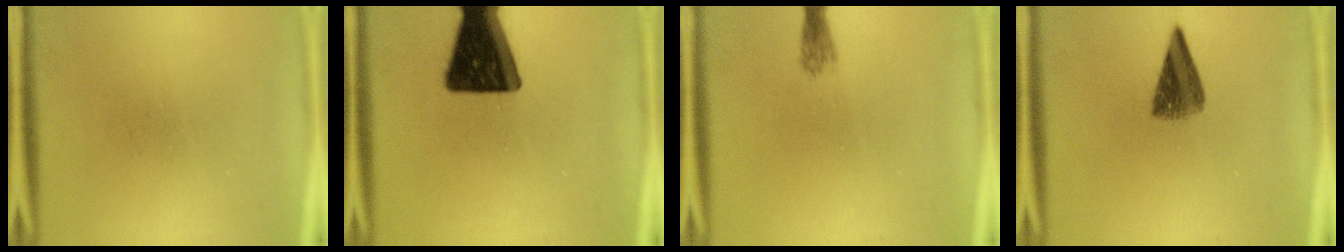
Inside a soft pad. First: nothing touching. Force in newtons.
{"total": 17.6}
{"total": 1.7}
{"total": 5.6}